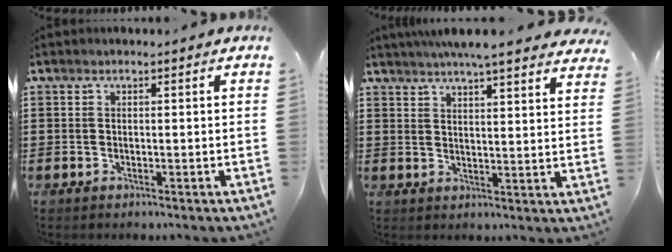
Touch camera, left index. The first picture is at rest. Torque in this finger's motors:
{"motor_torque": [2.14, 0.00, 0.35, 0.10]}